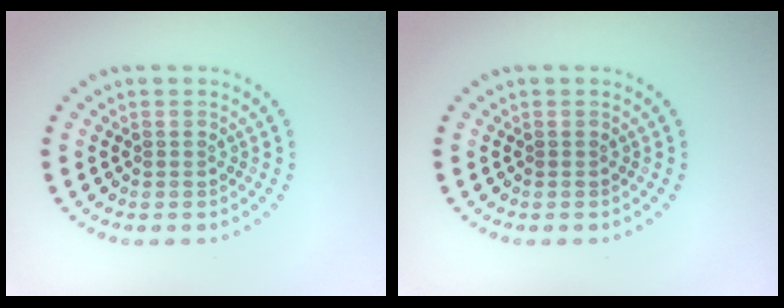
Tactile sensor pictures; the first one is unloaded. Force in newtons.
{"total": 0.0}